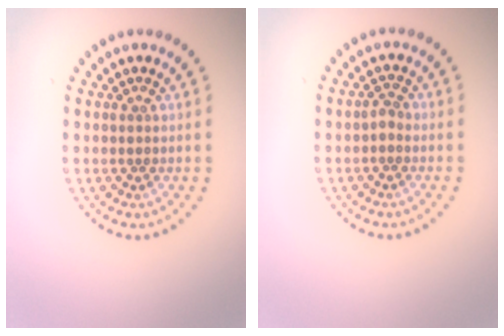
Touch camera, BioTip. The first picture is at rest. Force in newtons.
{"total": 0.9, "press": 0.6, "slide": 0.6}